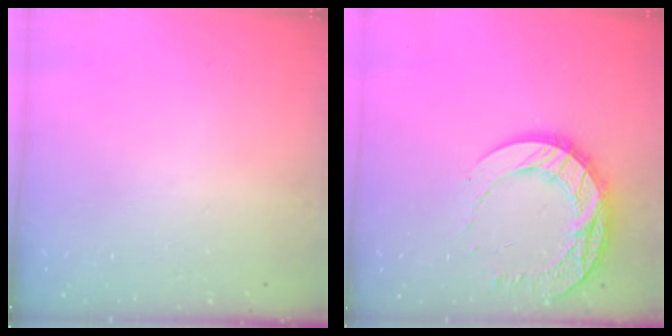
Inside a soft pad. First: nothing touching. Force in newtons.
{"total": 17.2, "press": 17.1, "slide": 1.5}